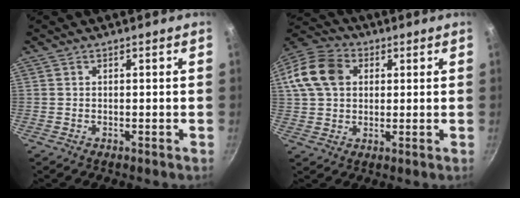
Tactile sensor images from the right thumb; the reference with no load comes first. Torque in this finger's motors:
{"motor_torque": [-1.15, 1.27, 0.23, -0.22, 0.15]}